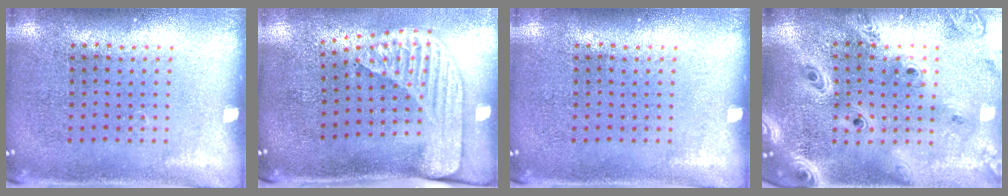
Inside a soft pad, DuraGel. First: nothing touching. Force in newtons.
{"total": 2.3, "press": 1.8, "slide": 1.5}
{"total": 0.0}
{"total": 3.5, "press": 2.8, "slide": 2.1}